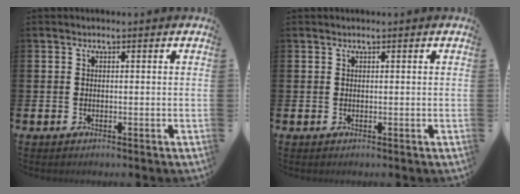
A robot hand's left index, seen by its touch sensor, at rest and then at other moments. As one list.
[{"total": 0.0}]